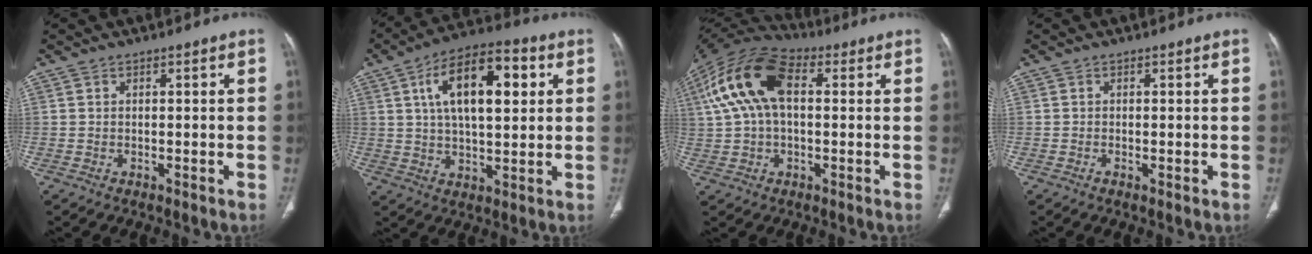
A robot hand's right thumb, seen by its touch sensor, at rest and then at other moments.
{"total": 16.6, "force": [4.8, 7.7, 13.8], "torque": [-0.207, 0.008, 0.075]}
{"total": 16.4, "force": [3.4, 9.2, 13.1], "torque": [-0.258, 0.038, 0.056]}
{"total": 0.6, "force": [-0.2, 0.1, 0.6], "torque": [-0.016, -0.003, -0.006]}